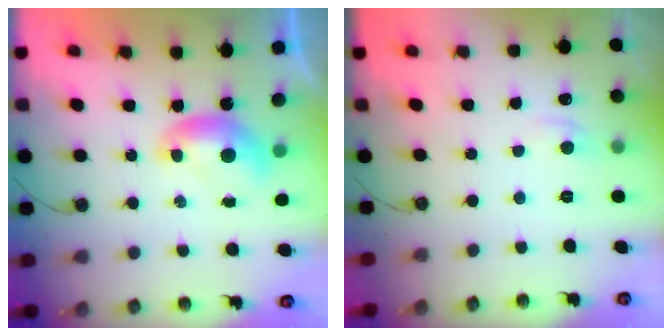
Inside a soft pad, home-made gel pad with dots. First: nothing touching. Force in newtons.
{"total": 0.8, "press": 0.2, "slide": 0.7}